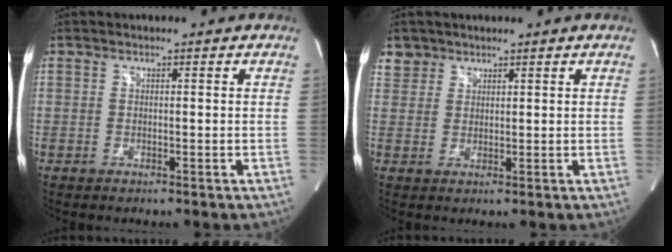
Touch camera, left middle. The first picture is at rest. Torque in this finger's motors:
{"motor_torque": [0.08, -0.12, 0.09, 0.01]}